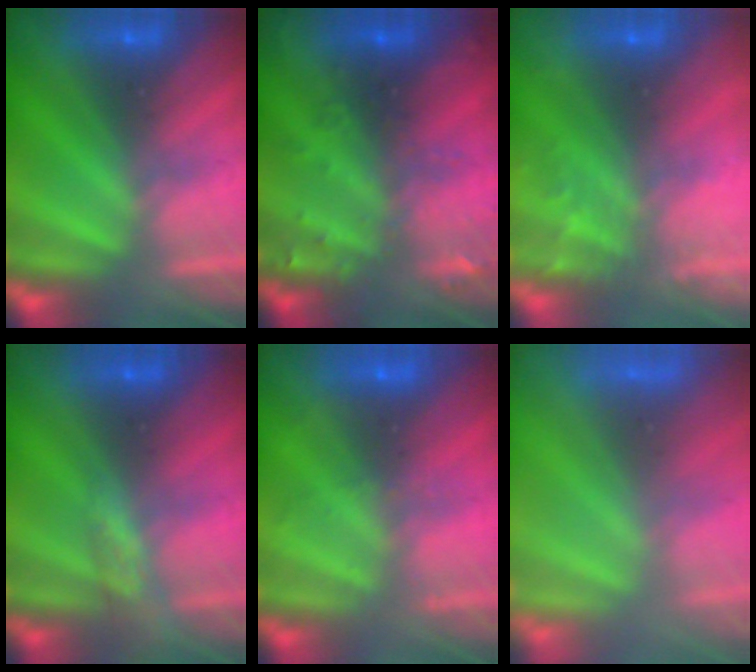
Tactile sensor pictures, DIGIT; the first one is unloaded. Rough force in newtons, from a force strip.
{"total": 3.0}
{"total": 6.6}
{"total": 2.6}
{"total": 1.9}
{"total": 7.0}